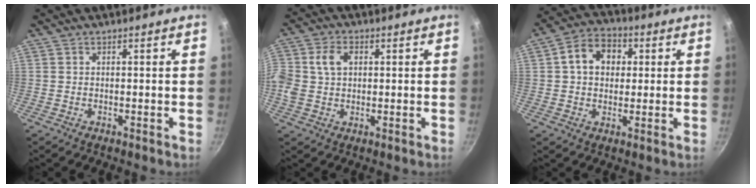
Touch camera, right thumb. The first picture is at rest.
{"total": 7.6, "force": [1.3, 5.6, 4.9], "torque": [-0.092, 0.013, 0.017]}
{"total": 9.6, "force": [2.0, 7.4, 5.8], "torque": [-0.066, 0.016, 0.019]}